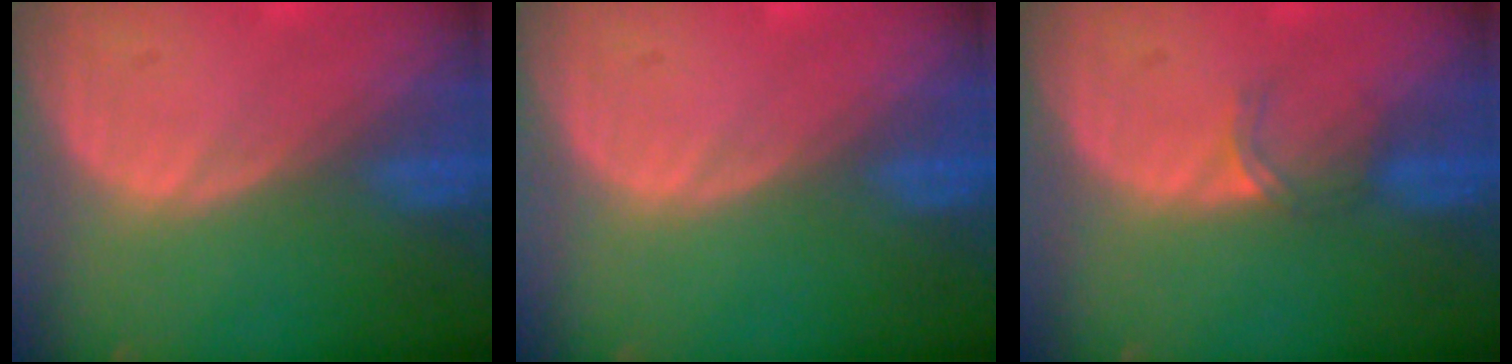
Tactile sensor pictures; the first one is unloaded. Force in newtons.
{"total": 0.0}
{"total": 2.2, "press": 1.7, "slide": 1.3}